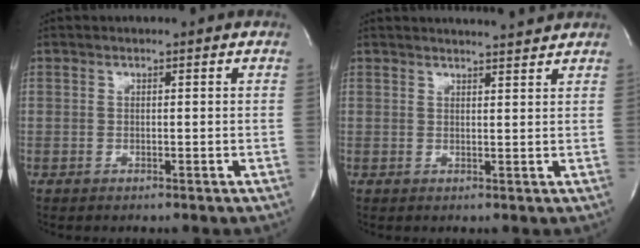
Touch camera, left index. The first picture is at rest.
{"total": 5.2, "force": [5.1, -0.3, 1.1], "torque": [-0.020, 0.005, 0.059]}